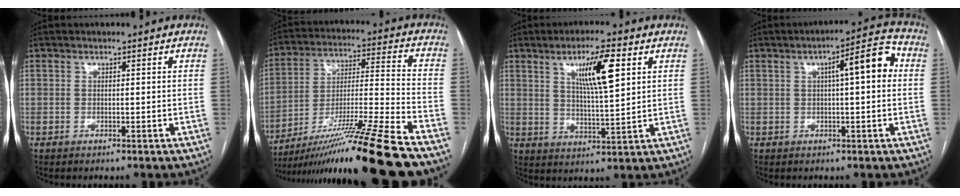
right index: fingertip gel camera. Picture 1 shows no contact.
{"total": 22.2, "force": [-17.8, -2.7, 13.0], "torque": [-0.206, -0.025, -0.308]}
{"total": 9.3, "force": [3.9, 1.1, 8.4], "torque": [-0.147, 0.002, 0.066]}
{"total": 8.2, "force": [1.5, 1.5, 7.9], "torque": [-0.112, 0.030, 0.016]}